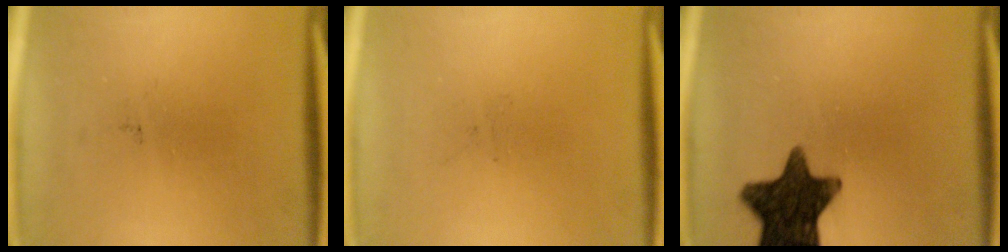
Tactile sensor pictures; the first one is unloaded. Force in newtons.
{"total": 0.0}
{"total": 13.7}